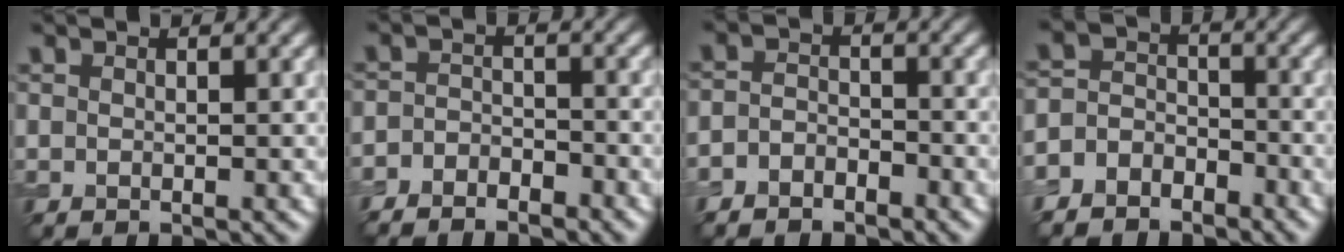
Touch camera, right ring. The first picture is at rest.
{"total": 3.2, "force": [-2.9, 1.2, 0.9], "torque": [-0.013, 0.000, -0.059]}
{"total": 2.5, "force": [-2.0, 1.3, 0.8], "torque": [-0.016, 0.003, -0.045]}
{"total": 5.2, "force": [-4.1, 3.0, 0.8], "torque": [0.007, 0.002, -0.077]}